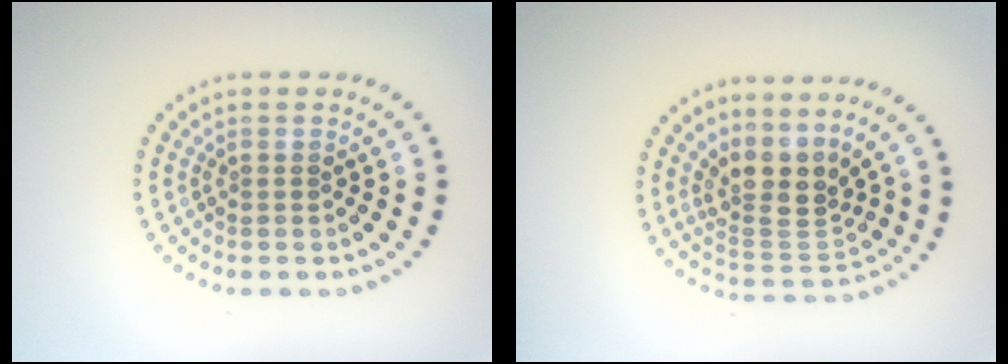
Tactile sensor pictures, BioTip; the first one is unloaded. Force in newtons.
{"total": 3.9, "press": 2.9, "slide": 2.6}